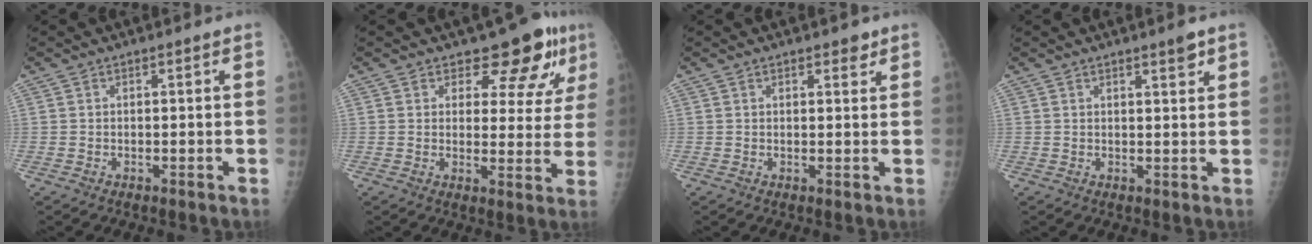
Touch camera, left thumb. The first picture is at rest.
{"total": 9.8, "force": [6.8, 5.0, 4.9], "torque": [-0.024, -0.041, 0.076]}
{"total": 2.2, "force": [1.5, 1.0, 1.3], "torque": [-0.005, -0.007, 0.017]}
{"total": 2.5, "force": [1.7, 0.4, 1.8], "torque": [-0.021, -0.010, 0.023]}